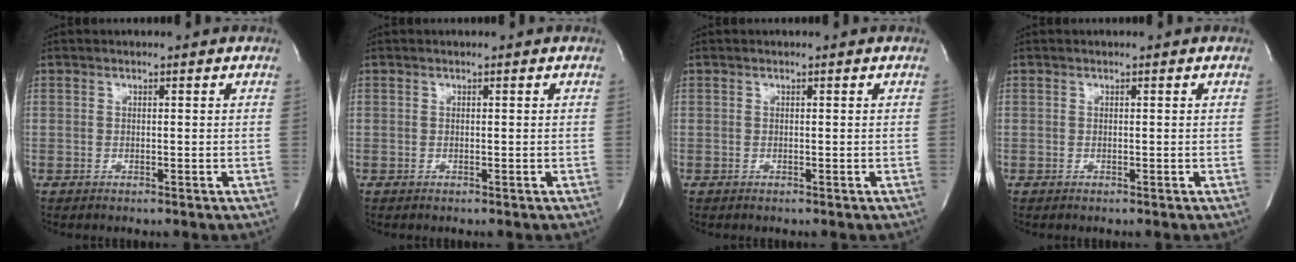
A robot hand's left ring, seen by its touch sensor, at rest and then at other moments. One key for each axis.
{"total": 0.0}
{"total": 0.0}
{"total": 0.0}